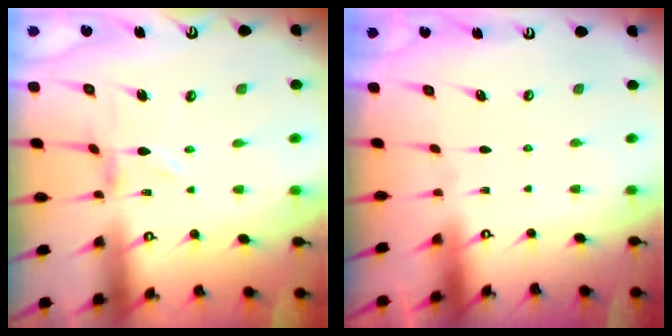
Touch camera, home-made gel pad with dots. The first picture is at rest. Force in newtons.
{"total": 0.0}